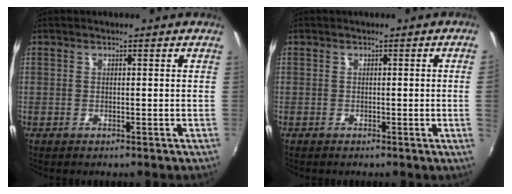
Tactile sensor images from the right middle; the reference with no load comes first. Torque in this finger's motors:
{"motor_torque": [1.11, -1.03, -1.05, -0.21]}